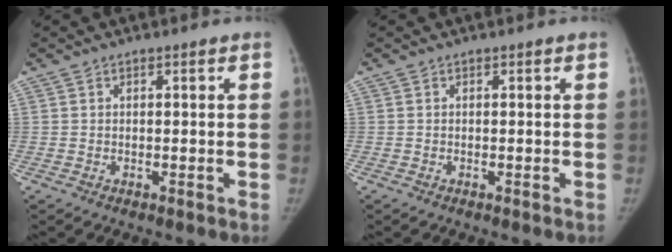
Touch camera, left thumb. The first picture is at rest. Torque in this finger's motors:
{"motor_torque": [0.00, 0.00, 0.01, -0.01, 0.00]}